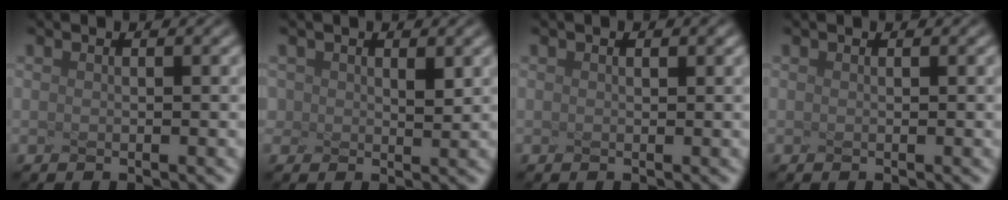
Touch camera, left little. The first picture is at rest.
{"total": 1.1, "force": [-0.3, -0.8, -0.7], "torque": [-0.020, -0.012, 0.041]}
{"total": 0.7, "force": [0.3, 0.2, 0.6], "torque": [-0.008, -0.001, 0.009]}
{"total": 0.0}